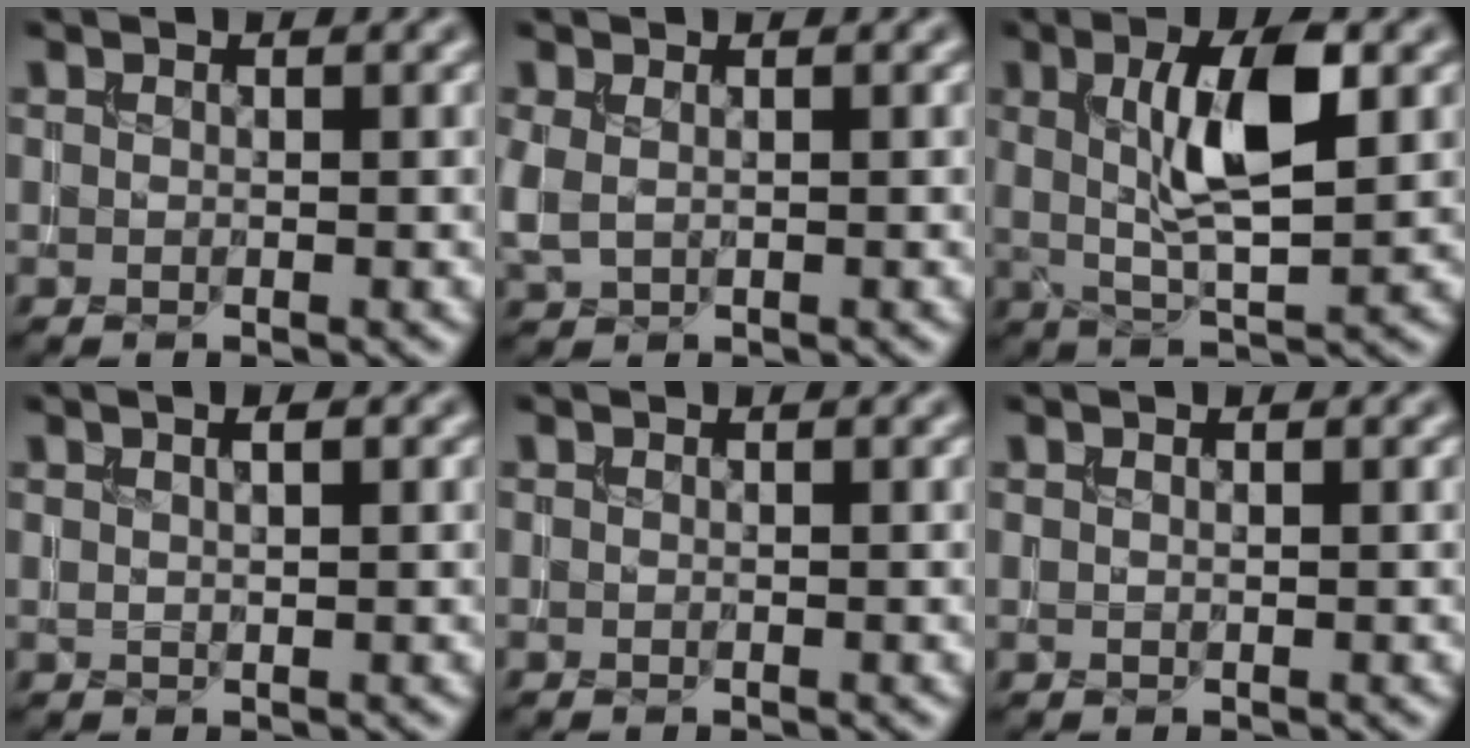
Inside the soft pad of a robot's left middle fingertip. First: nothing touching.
{"total": 1.9, "force": [0.2, 1.3, 1.4], "torque": [-0.041, -0.001, 0.006]}
{"total": 7.1, "force": [1.6, 2.1, 6.5], "torque": [-0.115, 0.005, 0.025]}
{"total": 1.1, "force": [0.5, 0.4, 0.9], "torque": [-0.015, -0.001, 0.012]}
{"total": 0.0}
{"total": 0.0}